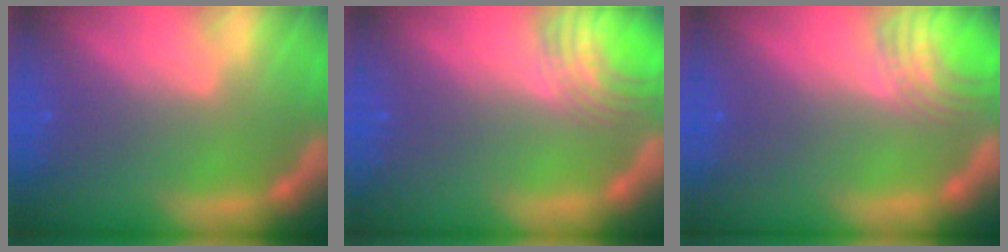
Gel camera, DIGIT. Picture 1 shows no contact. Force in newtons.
{"total": 5.5}
{"total": 5.0}